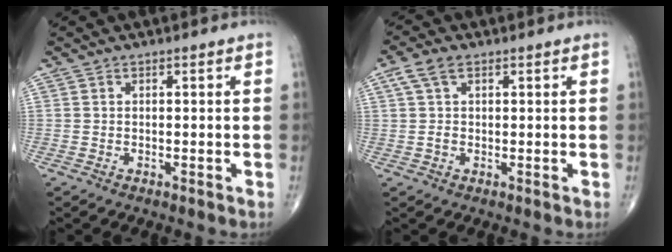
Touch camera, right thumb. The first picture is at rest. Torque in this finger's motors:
{"motor_torque": [-0.44, 0.53, 0.03, -0.13, 0.14]}